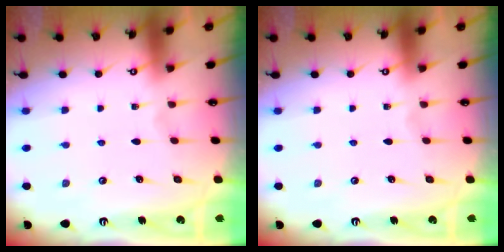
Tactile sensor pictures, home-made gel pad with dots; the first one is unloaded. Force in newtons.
{"total": 0.0}